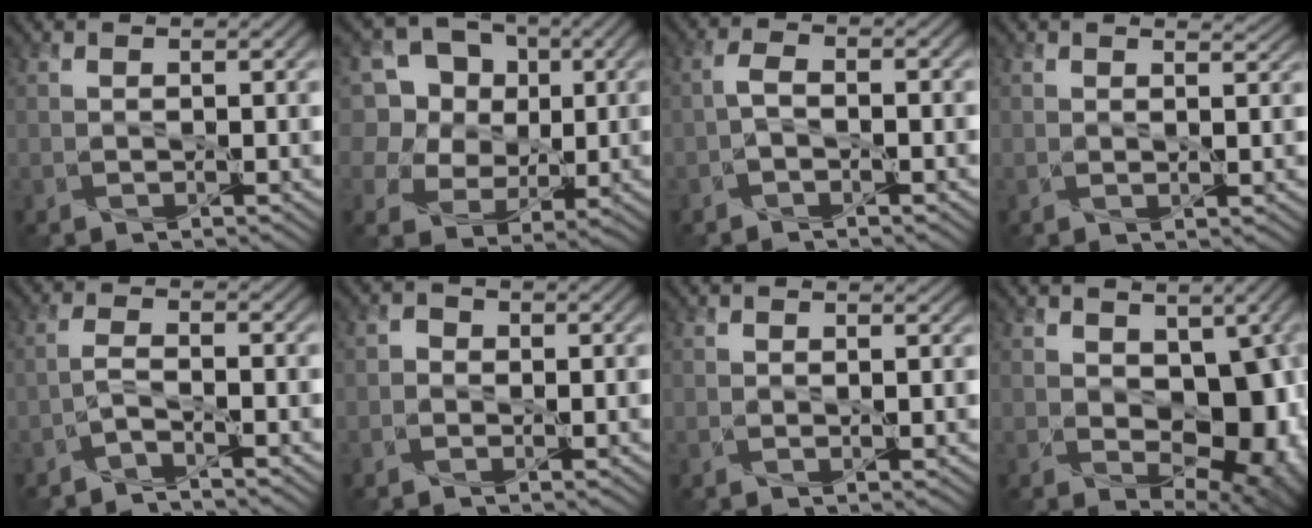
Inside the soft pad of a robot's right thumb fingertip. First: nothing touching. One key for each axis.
{"total": 14.1, "fx": 5.3, "fy": 11.6, "fz": 5.9, "tx": -0.201, "ty": 0.039, "tz": 0.112}
{"total": 2.1, "fx": -0.8, "fy": 1.0, "fz": 1.6, "tx": -0.039, "ty": 0.006, "tz": -0.020}
{"total": 1.6, "fx": 1.4, "fy": 0.4, "fz": 0.7, "tx": -0.012, "ty": -0.006, "tz": 0.021}
{"total": 2.4, "fx": -1.9, "fy": 0.3, "fz": 1.4, "tx": -0.031, "ty": 0.004, "tz": -0.047}
{"total": 1.6, "fx": -0.4, "fy": 1.4, "fz": 0.7, "tx": -0.008, "ty": -0.002, "tz": -0.011}
{"total": 0.5, "fx": 0.2, "fy": 0.2, "fz": 0.4, "tx": -0.011, "ty": -0.002, "tz": 0.005}
{"total": 10.9, "fx": -0.2, "fy": 6.9, "fz": 8.4, "tx": -0.111, "ty": -0.027, "tz": 0.014}